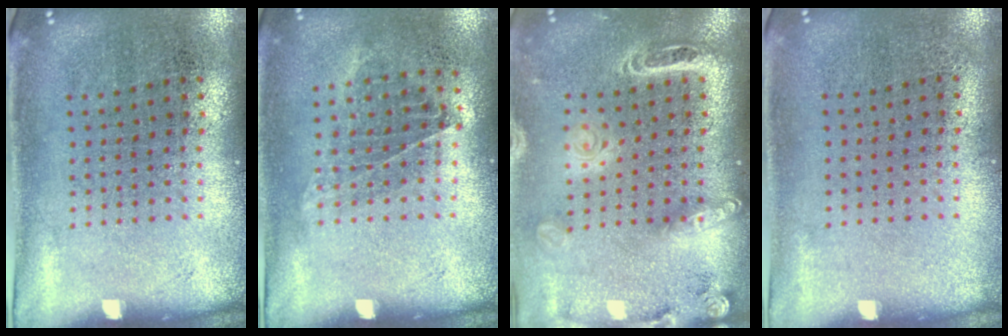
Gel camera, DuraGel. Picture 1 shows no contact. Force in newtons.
{"total": 0.9, "press": 0.8, "slide": 0.5}
{"total": 2.1, "press": 1.8, "slide": 1.2}
{"total": 0.0}